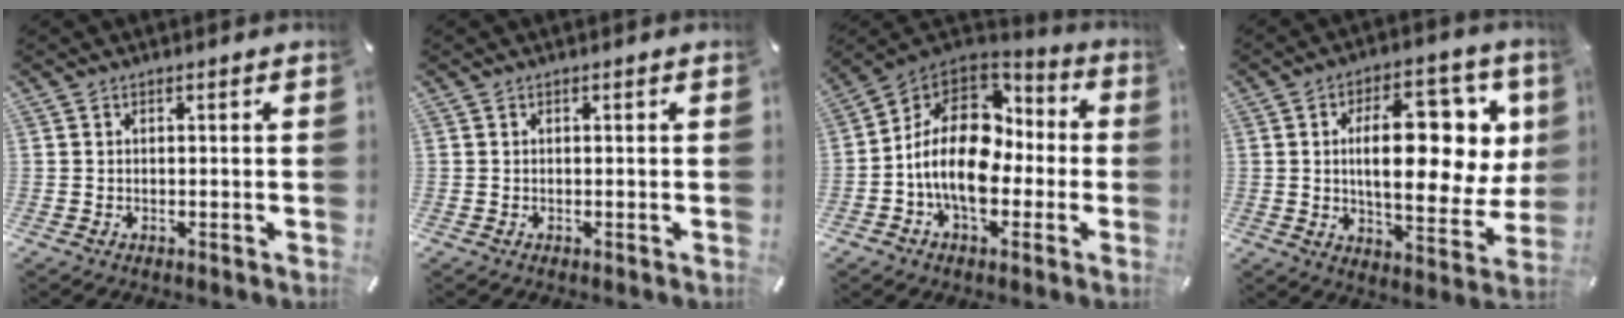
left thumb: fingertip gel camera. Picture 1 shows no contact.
{"total": 0.0}
{"total": 17.5, "force": [-1.9, 12.5, 12.2], "torque": [-0.245, 0.009, -0.030]}
{"total": 20.9, "force": [4.8, 9.8, 17.8], "torque": [-0.259, -0.021, 0.073]}